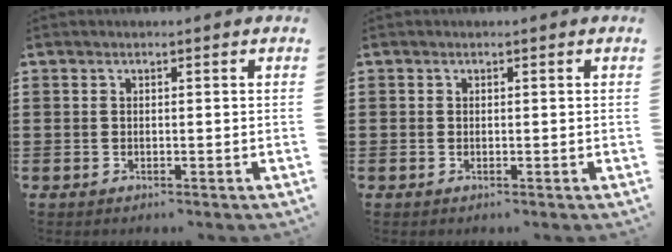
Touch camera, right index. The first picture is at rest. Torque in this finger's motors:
{"motor_torque": [0.06, -0.05, 0.01, 0.01]}